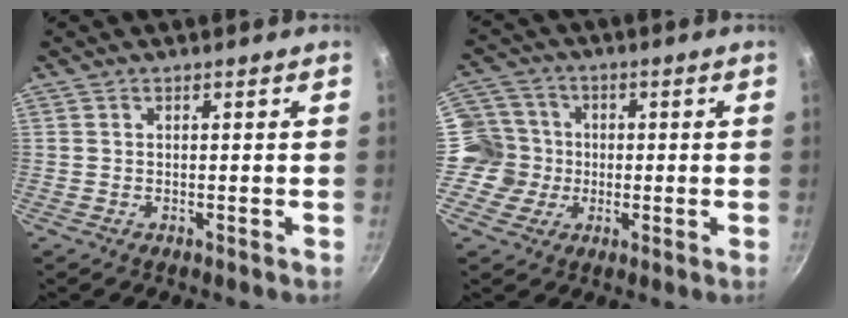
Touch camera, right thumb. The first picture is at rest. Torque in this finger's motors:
{"motor_torque": [0.05, 0.08, 0.07, 0.05, 0.08]}